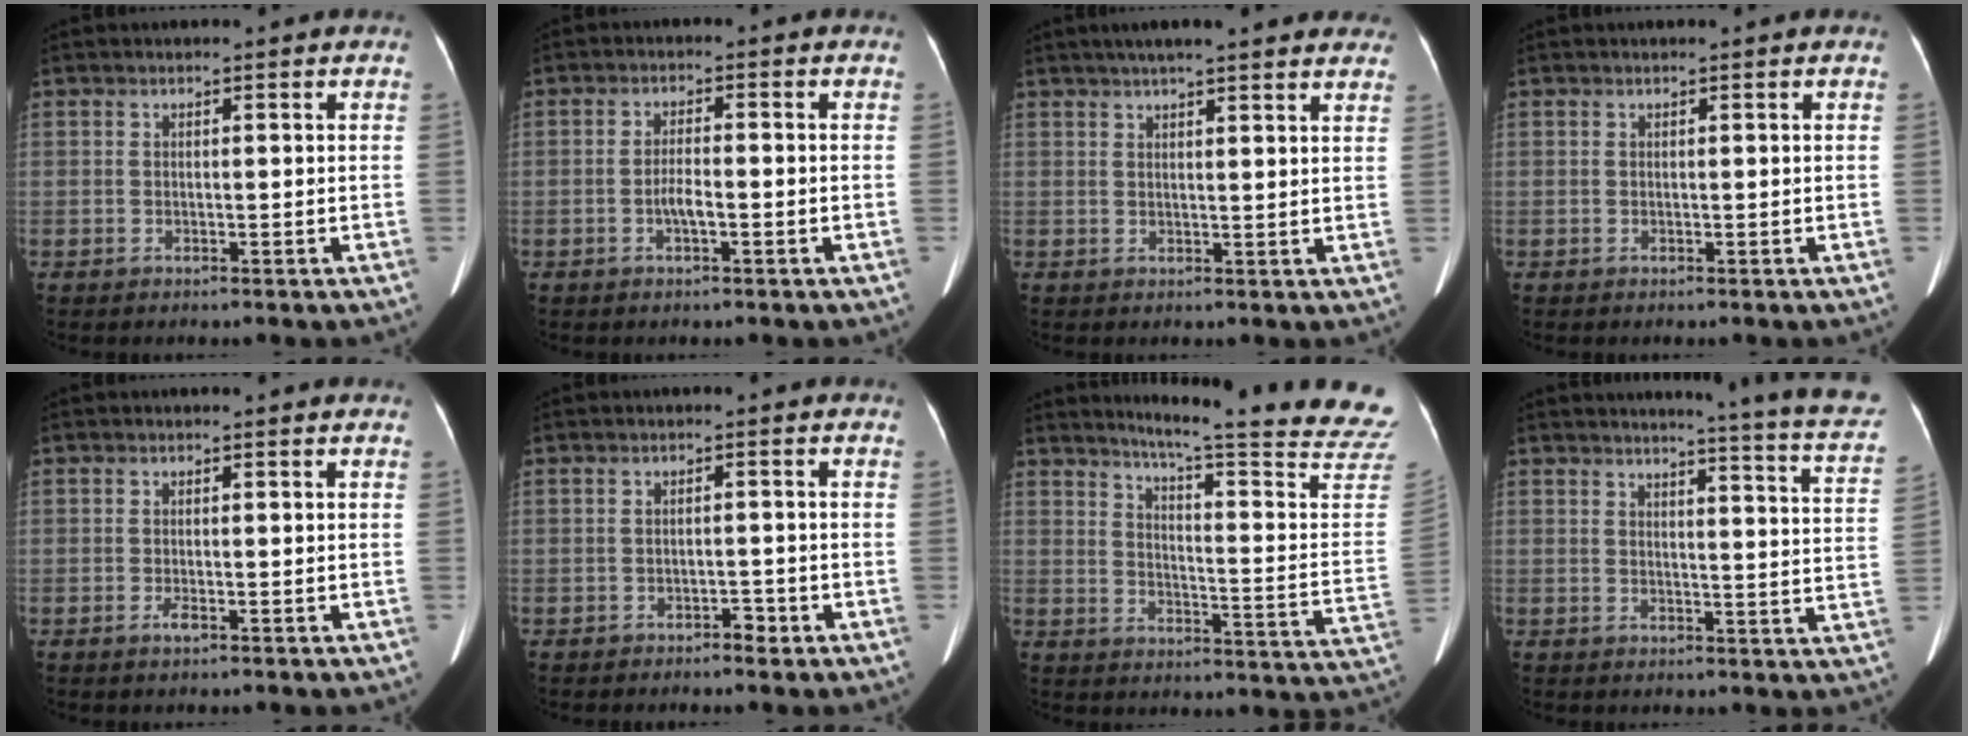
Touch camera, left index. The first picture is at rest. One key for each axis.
{"total": 2.9, "fx": -1.0, "fy": 0.7, "fz": 2.6, "tx": -0.052, "ty": 0.004, "tz": -0.018}
{"total": 15.7, "fx": 13.4, "fy": 2.3, "fz": 7.9, "tx": -0.104, "ty": 0.032, "tz": 0.162}
{"total": 0.0}
{"total": 1.0, "fx": -0.5, "fy": 0.1, "fz": 0.8, "tx": -0.012, "ty": -0.008, "tz": -0.010}
{"total": 1.8, "fx": -1.5, "fy": 0.7, "fz": 0.7, "tx": -0.004, "ty": -0.006, "tz": -0.022}
{"total": 24.7, "fx": 22.7, "fy": -0.8, "fz": 9.8, "tx": -0.132, "ty": -0.135, "tz": 0.263}
{"total": 14.6, "fx": 13.2, "fy": -0.6, "fz": 6.0, "tx": -0.068, "ty": -0.082, "tz": 0.123}